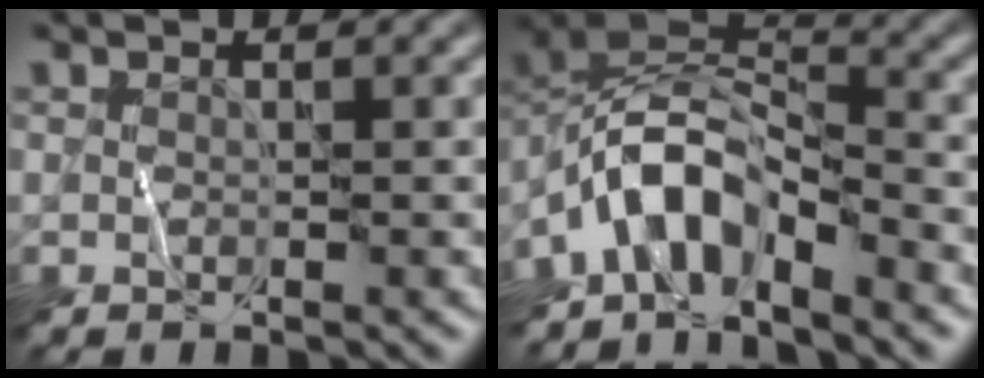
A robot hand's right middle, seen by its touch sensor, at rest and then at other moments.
{"total": 6.4, "force": [-3.9, 2.8, 4.2], "torque": [-0.059, 0.010, -0.084]}